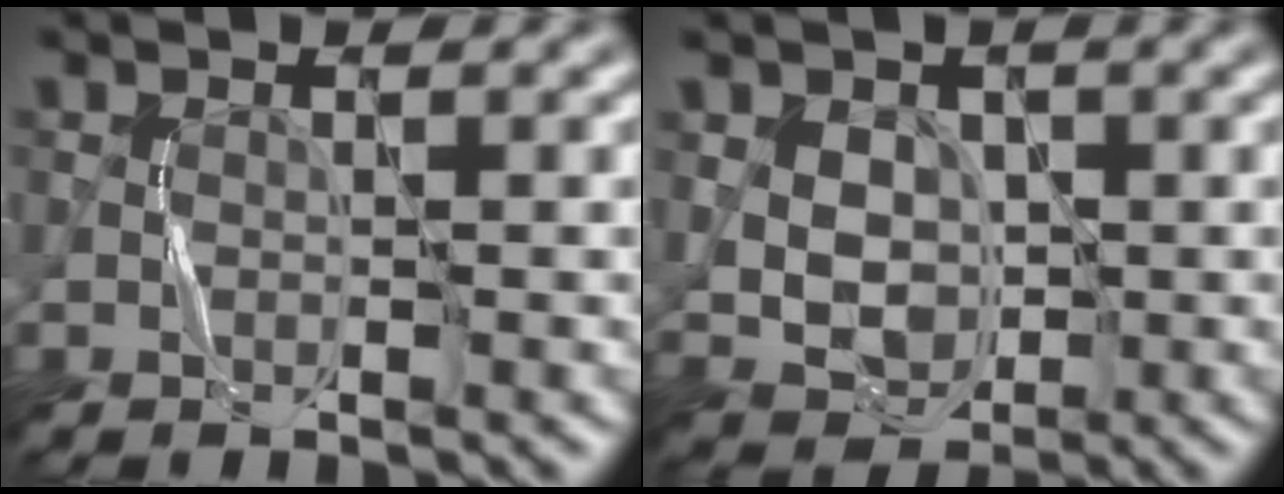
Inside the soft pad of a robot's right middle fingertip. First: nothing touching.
{"total": 4.1, "force": [0.4, 3.3, 2.5], "torque": [-0.041, -0.006, 0.021]}